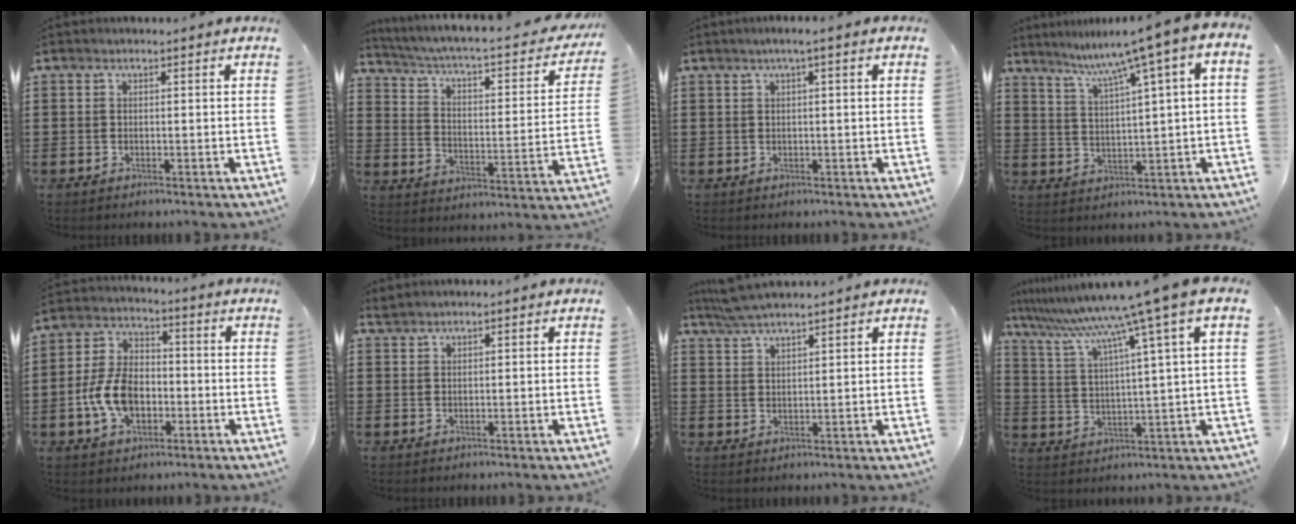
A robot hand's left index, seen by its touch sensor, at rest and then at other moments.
{"total": 3.8, "force": [2.7, 0.3, 2.7], "torque": [-0.067, -0.032, 0.033]}
{"total": 1.5, "force": [0.2, -0.1, 1.5], "torque": [-0.025, -0.002, 0.004]}
{"total": 6.3, "force": [3.9, -0.4, 5.0], "torque": [-0.112, -0.032, 0.057]}
{"total": 8.9, "force": [-2.5, 5.7, 6.4], "torque": [-0.159, 0.005, -0.053]}
{"total": 0.9, "force": [0.8, 0.0, 0.2], "torque": [-0.007, -0.001, 0.017]}
{"total": 3.7, "force": [3.4, 0.1, 1.5], "torque": [-0.039, -0.006, 0.063]}
{"total": 11.0, "force": [8.1, -1.7, 7.3], "torque": [-0.173, -0.048, 0.124]}